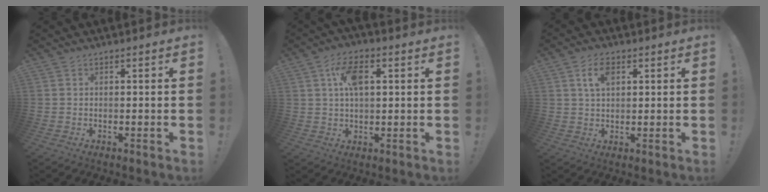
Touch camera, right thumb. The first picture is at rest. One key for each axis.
{"total": 8.6, "fx": 2.2, "fy": 4.5, "fz": 7.1, "tx": -0.117, "ty": 0.007, "tz": 0.040}
{"total": 6.1, "fx": 2.4, "fy": 3.4, "fz": 4.5, "tx": -0.077, "ty": 0.003, "tz": 0.042}